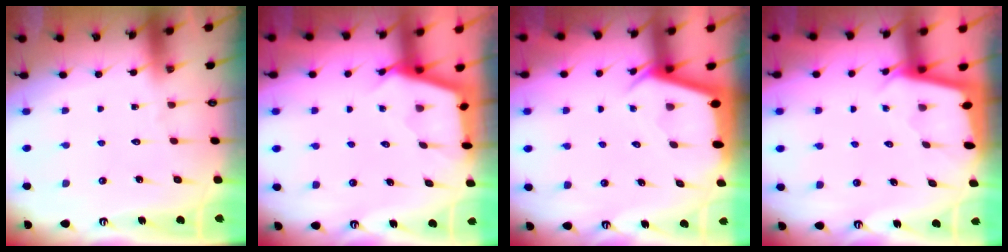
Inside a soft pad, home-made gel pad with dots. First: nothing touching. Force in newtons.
{"total": 2.6, "press": 2.6, "slide": 0.2}
{"total": 2.8, "press": 2.8, "slide": 0.2}
{"total": 1.8, "press": 1.8, "slide": 0.1}